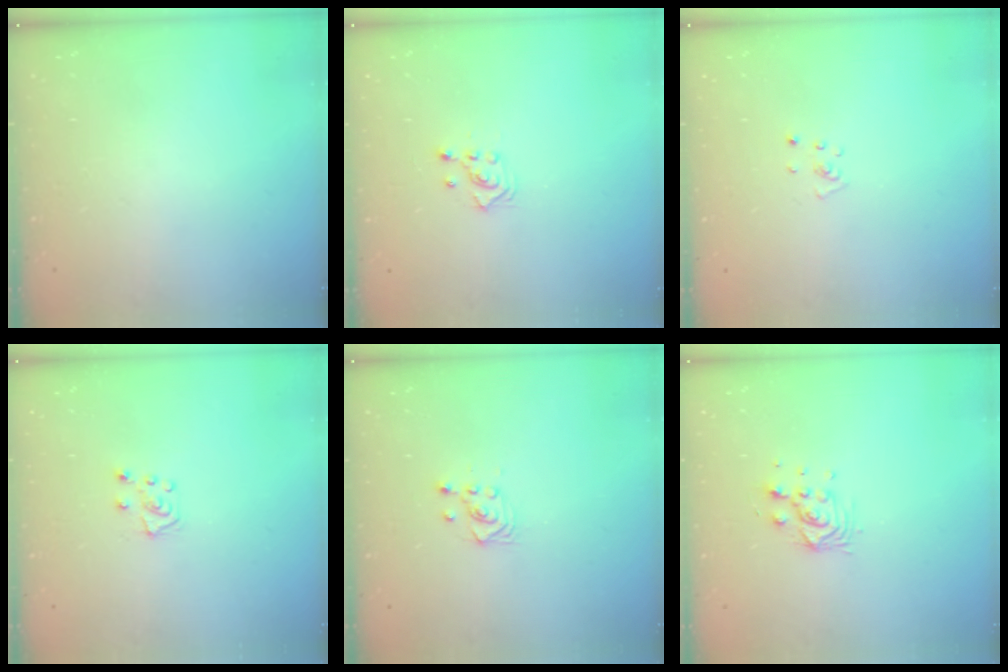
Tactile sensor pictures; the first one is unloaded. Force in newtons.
{"total": 2.5, "press": 2.3, "slide": 1.0}
{"total": 2.2, "press": 2.2, "slide": 0.2}
{"total": 6.4, "press": 6.3, "slide": 0.5}
{"total": 3.5, "press": 3.2, "slide": 1.5}
{"total": 5.9, "press": 5.9, "slide": 0.4}